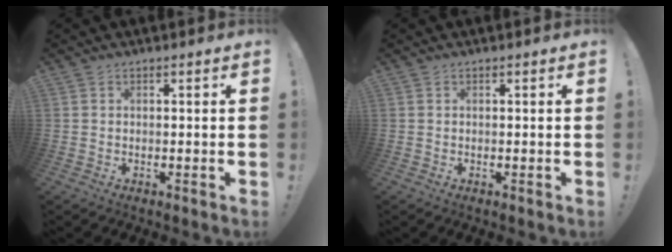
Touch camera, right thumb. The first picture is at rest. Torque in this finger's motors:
{"motor_torque": [-0.02, -0.01, 0.00, 0.00, 0.00]}